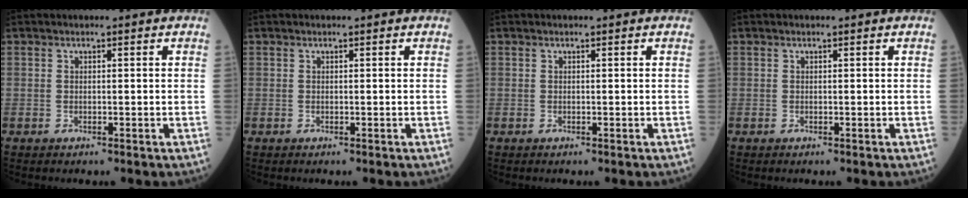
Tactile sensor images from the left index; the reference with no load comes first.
{"total": 0.0}
{"total": 0.0}
{"total": 0.0}